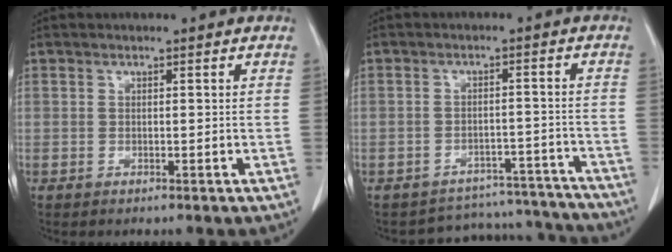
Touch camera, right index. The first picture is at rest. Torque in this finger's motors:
{"motor_torque": [-0.68, -0.52, -0.11, -0.05]}